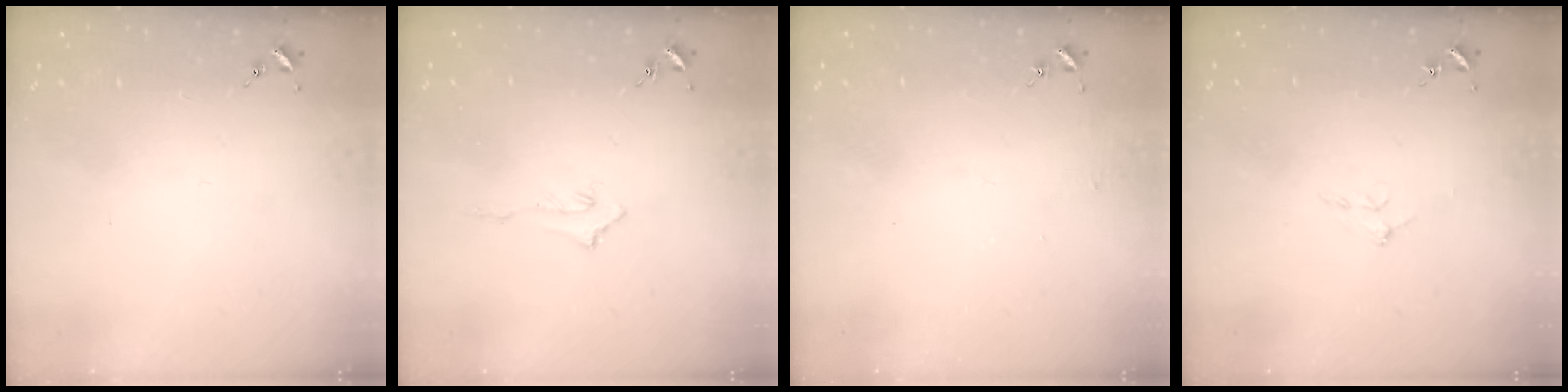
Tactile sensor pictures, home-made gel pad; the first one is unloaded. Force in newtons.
{"total": 3.2, "press": 3.2, "slide": 0.4}
{"total": 2.5, "press": 2.5, "slide": 0.2}
{"total": 5.0, "press": 5.0, "slide": 0.9}